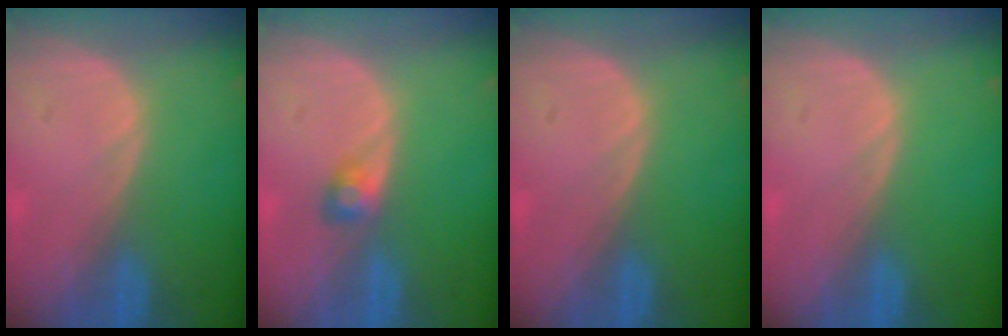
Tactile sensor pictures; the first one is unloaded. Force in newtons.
{"total": 2.1, "press": 2.1, "slide": 0.2}
{"total": 0.0}
{"total": 0.0}